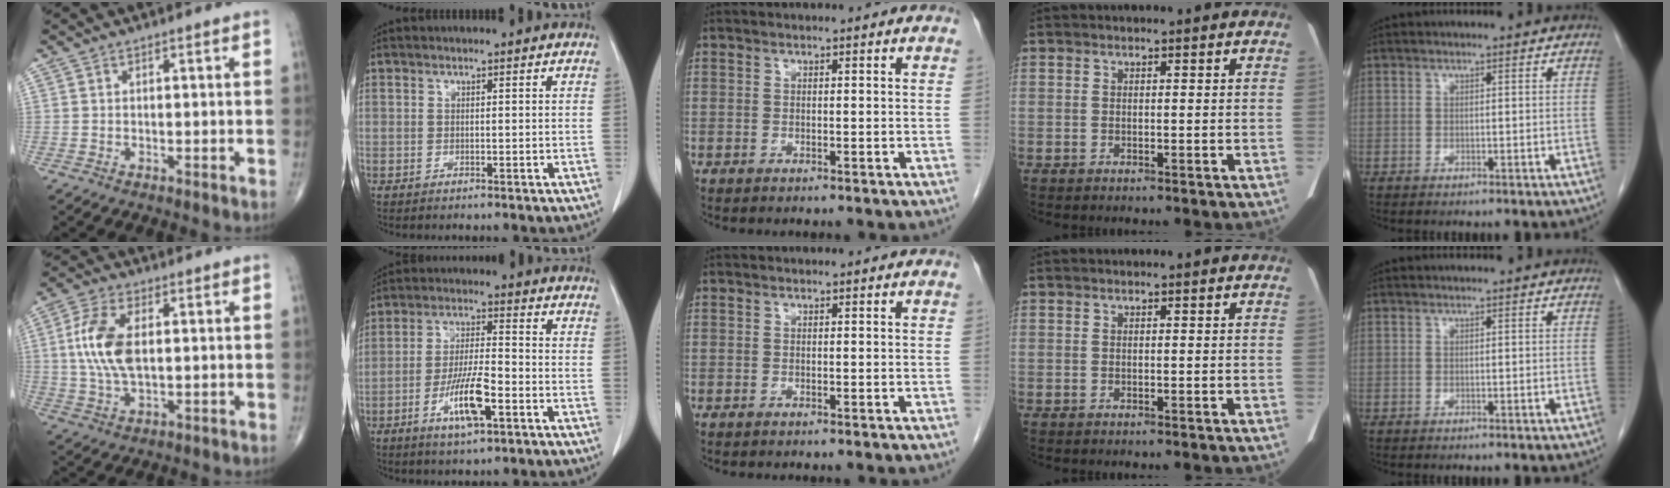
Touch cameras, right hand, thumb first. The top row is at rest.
{"thumb": {"total": 10.6, "force": [1.3, 5.4, 9.0], "torque": [-0.198, 0.003, 0.026]}, "index": {"total": 9.2, "force": [-3.7, 1.9, 8.2], "torque": [-0.160, -0.004, -0.063]}}